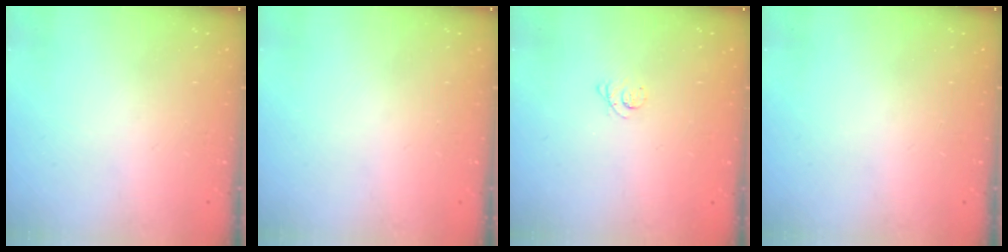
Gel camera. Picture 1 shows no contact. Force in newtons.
{"total": 0.0}
{"total": 2.4, "press": 2.4, "slide": 0.3}
{"total": 0.0}